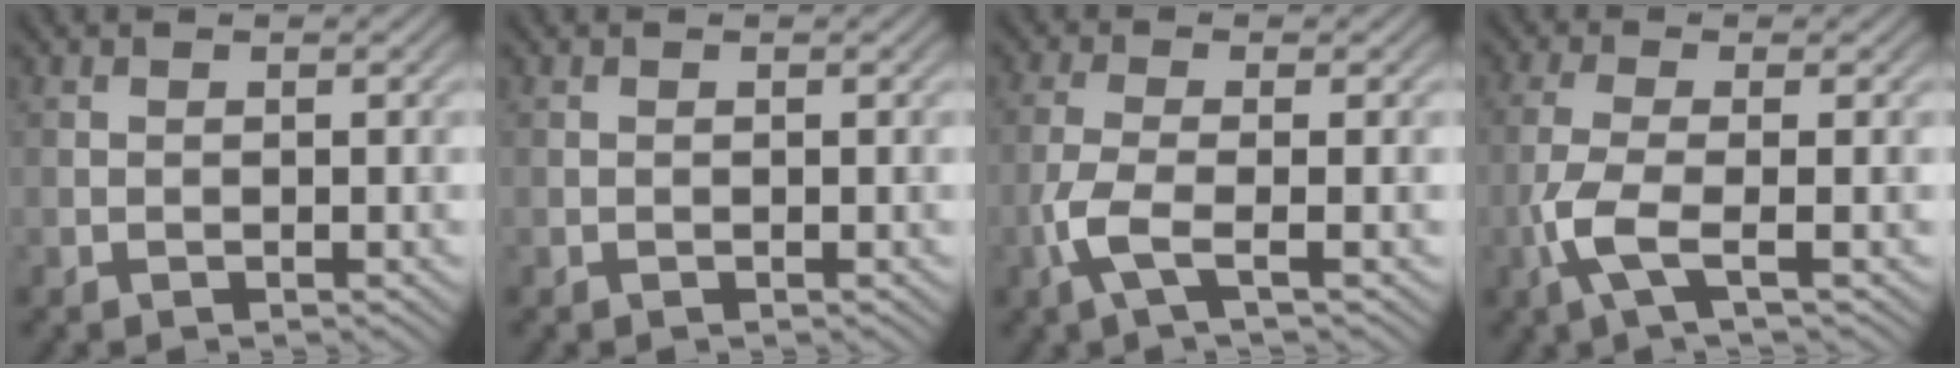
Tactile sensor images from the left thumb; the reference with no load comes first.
{"total": 0.0}
{"total": 4.0, "force": [-1.6, 0.7, 3.6], "torque": [-0.085, 0.004, -0.044]}
{"total": 4.7, "force": [-1.7, 0.9, 4.3], "torque": [-0.099, 0.003, -0.046]}